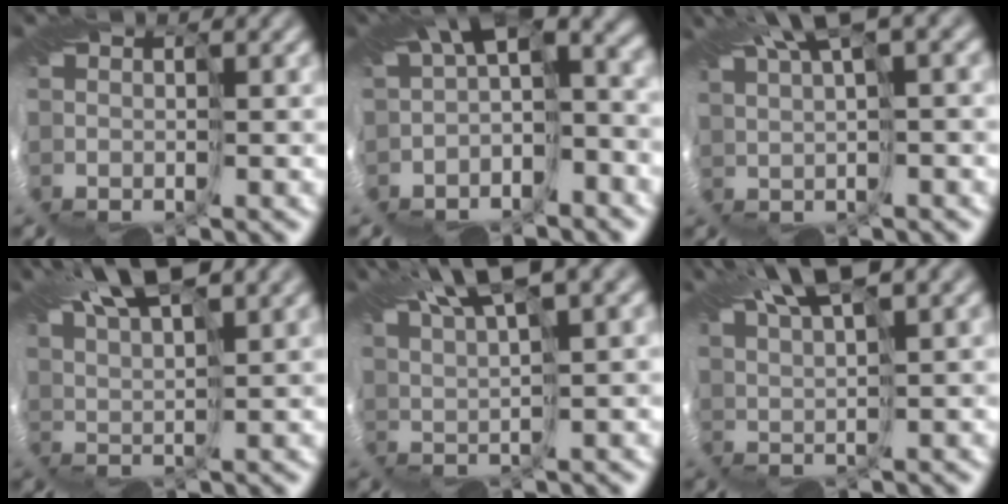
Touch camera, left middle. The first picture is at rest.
{"total": 8.9, "force": [-0.2, 4.4, 7.8], "torque": [-0.117, 0.005, -0.009]}
{"total": 6.3, "force": [3.6, 0.9, 5.0], "torque": [-0.089, 0.023, 0.069]}
{"total": 7.6, "force": [5.0, 1.7, 5.4], "torque": [-0.102, 0.018, 0.085]}
{"total": 8.3, "force": [5.3, 1.5, 6.3], "torque": [-0.114, 0.023, 0.096]}
{"total": 7.0, "force": [4.4, 1.2, 5.2], "torque": [-0.095, 0.022, 0.083]}